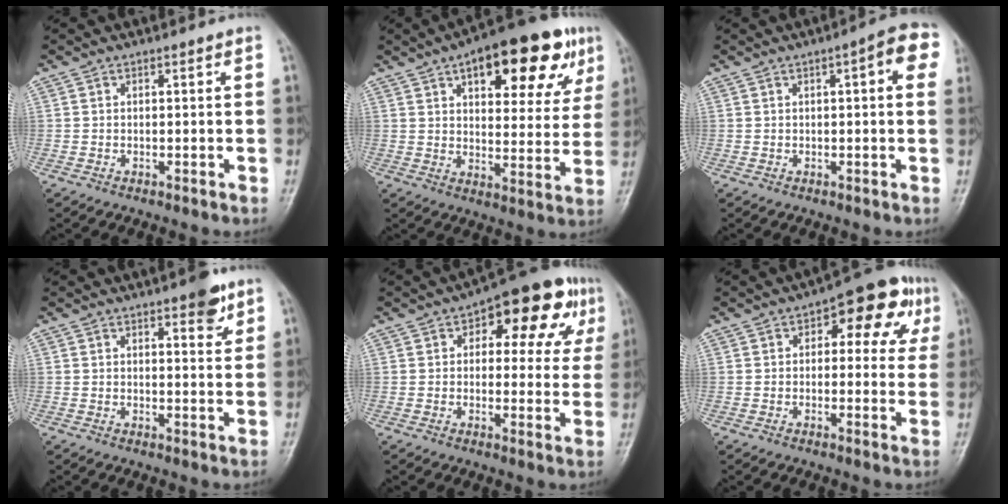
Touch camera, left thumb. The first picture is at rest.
{"total": 21.0, "force": [10.6, 9.2, 15.7], "torque": [-0.173, -0.012, 0.146]}
{"total": 7.0, "force": [2.0, 2.1, 6.3], "torque": [-0.067, 0.014, 0.016]}
{"total": 4.8, "force": [3.0, 1.8, 3.3], "torque": [-0.029, -0.015, 0.035]}
{"total": 14.5, "force": [5.7, 7.7, 10.9], "torque": [-0.081, 0.012, 0.064]}
{"total": 11.6, "force": [3.9, 6.4, 8.8], "torque": [-0.056, 0.021, 0.040]}